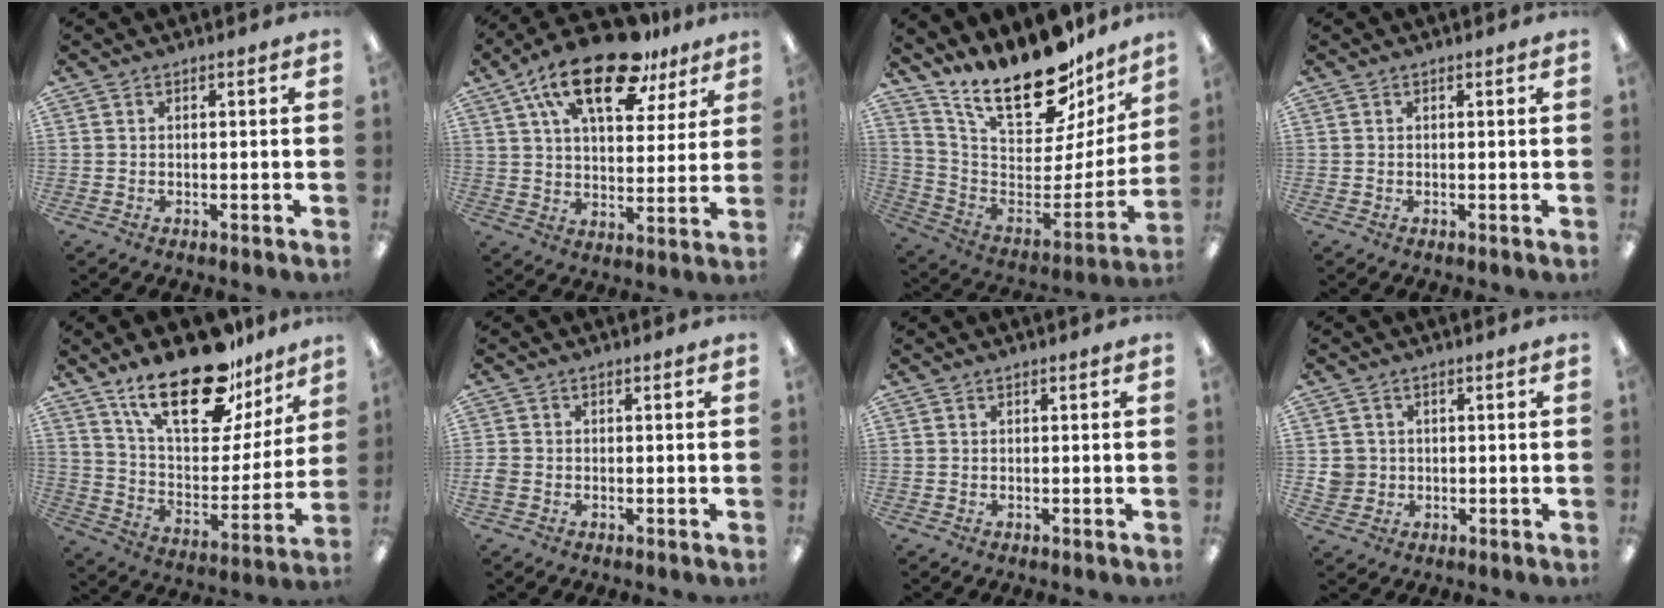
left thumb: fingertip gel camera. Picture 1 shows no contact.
{"total": 20.4, "force": [12.8, 9.0, 13.1], "torque": [-0.218, -0.057, 0.216]}
{"total": 23.7, "force": [17.6, 8.7, 13.3], "torque": [-0.211, -0.125, 0.304]}
{"total": 0.0}
{"total": 24.2, "force": [17.0, 9.6, 14.3], "torque": [-0.235, -0.102, 0.293]}
{"total": 1.8, "force": [-0.6, 1.5, 0.9], "torque": [-0.013, 0.004, -0.010]}
{"total": 0.0}
{"total": 3.8, "force": [0.2, 3.8, 0.4], "torque": [-0.007, 0.006, 0.003]}